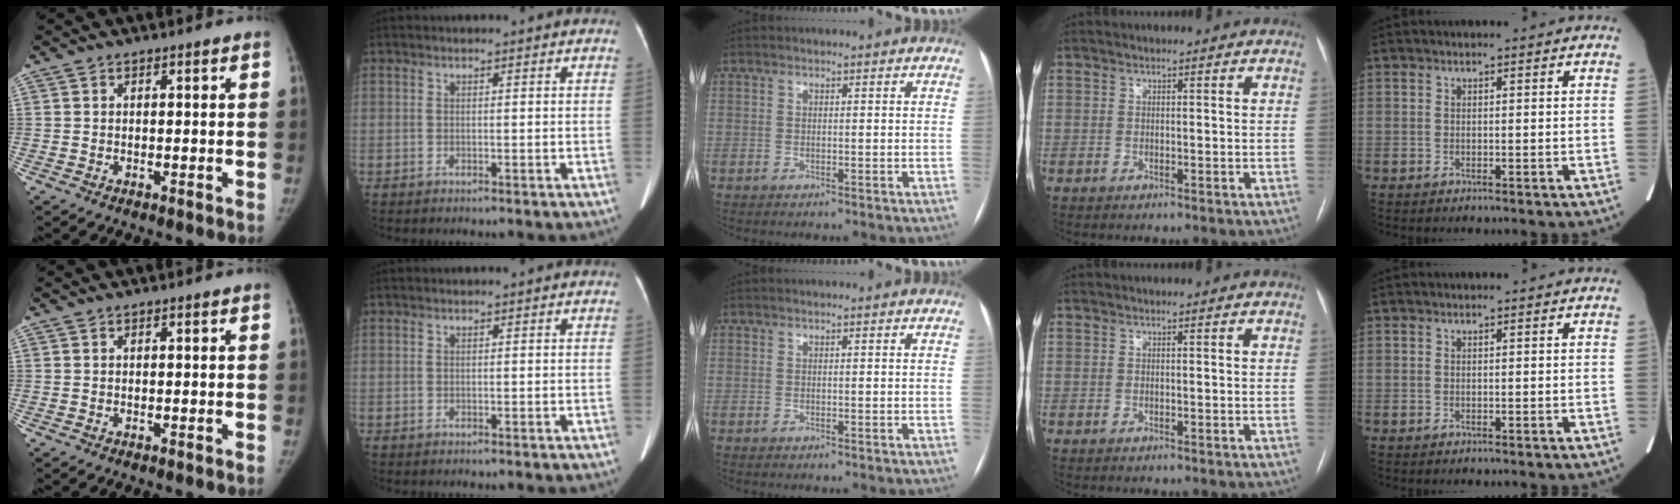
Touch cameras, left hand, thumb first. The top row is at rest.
{}